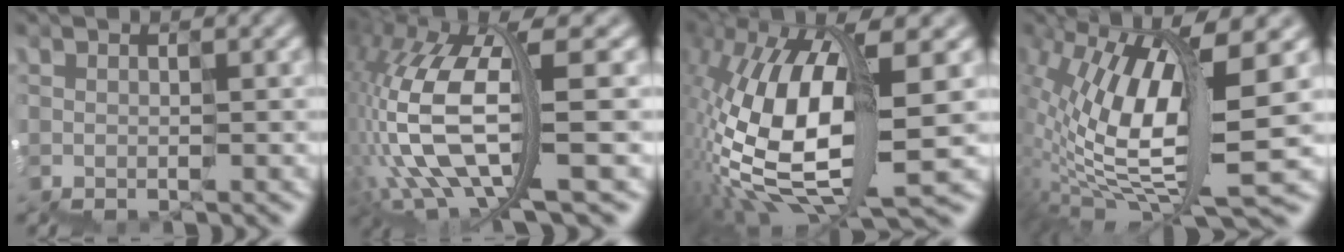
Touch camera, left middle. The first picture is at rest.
{"total": 10.7, "force": [-0.9, 4.2, 9.8], "torque": [-0.233, 0.001, -0.019]}
{"total": 12.8, "force": [0.0, 5.4, 11.7], "torque": [-0.250, 0.014, 0.002]}
{"total": 11.1, "force": [2.8, 3.4, 10.2], "torque": [-0.207, 0.002, 0.056]}